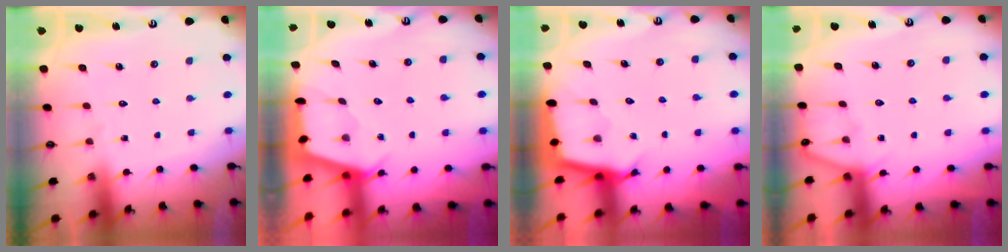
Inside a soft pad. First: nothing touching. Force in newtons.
{"total": 2.5, "press": 2.5, "slide": 0.3}
{"total": 2.7, "press": 2.7, "slide": 0.1}
{"total": 5.1, "press": 5.0, "slide": 0.6}